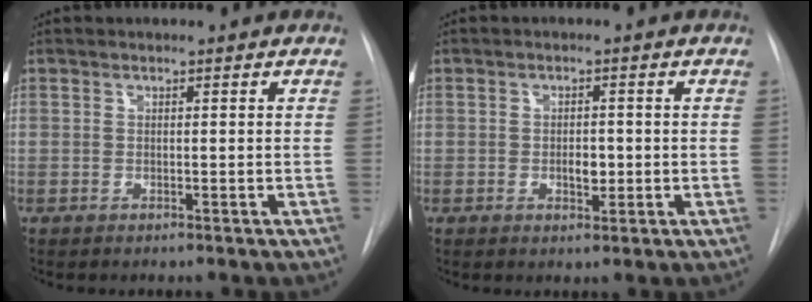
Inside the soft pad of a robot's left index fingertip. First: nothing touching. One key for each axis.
{"total": 2.5, "fx": -0.4, "fy": 1.4, "fz": 2.0, "tx": -0.031, "ty": 0.001, "tz": -0.002}